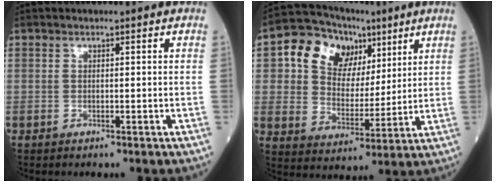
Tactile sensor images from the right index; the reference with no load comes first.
{"total": 12.5, "force": [5.3, 9.4, 6.4], "torque": [-0.112, 0.039, 0.096]}